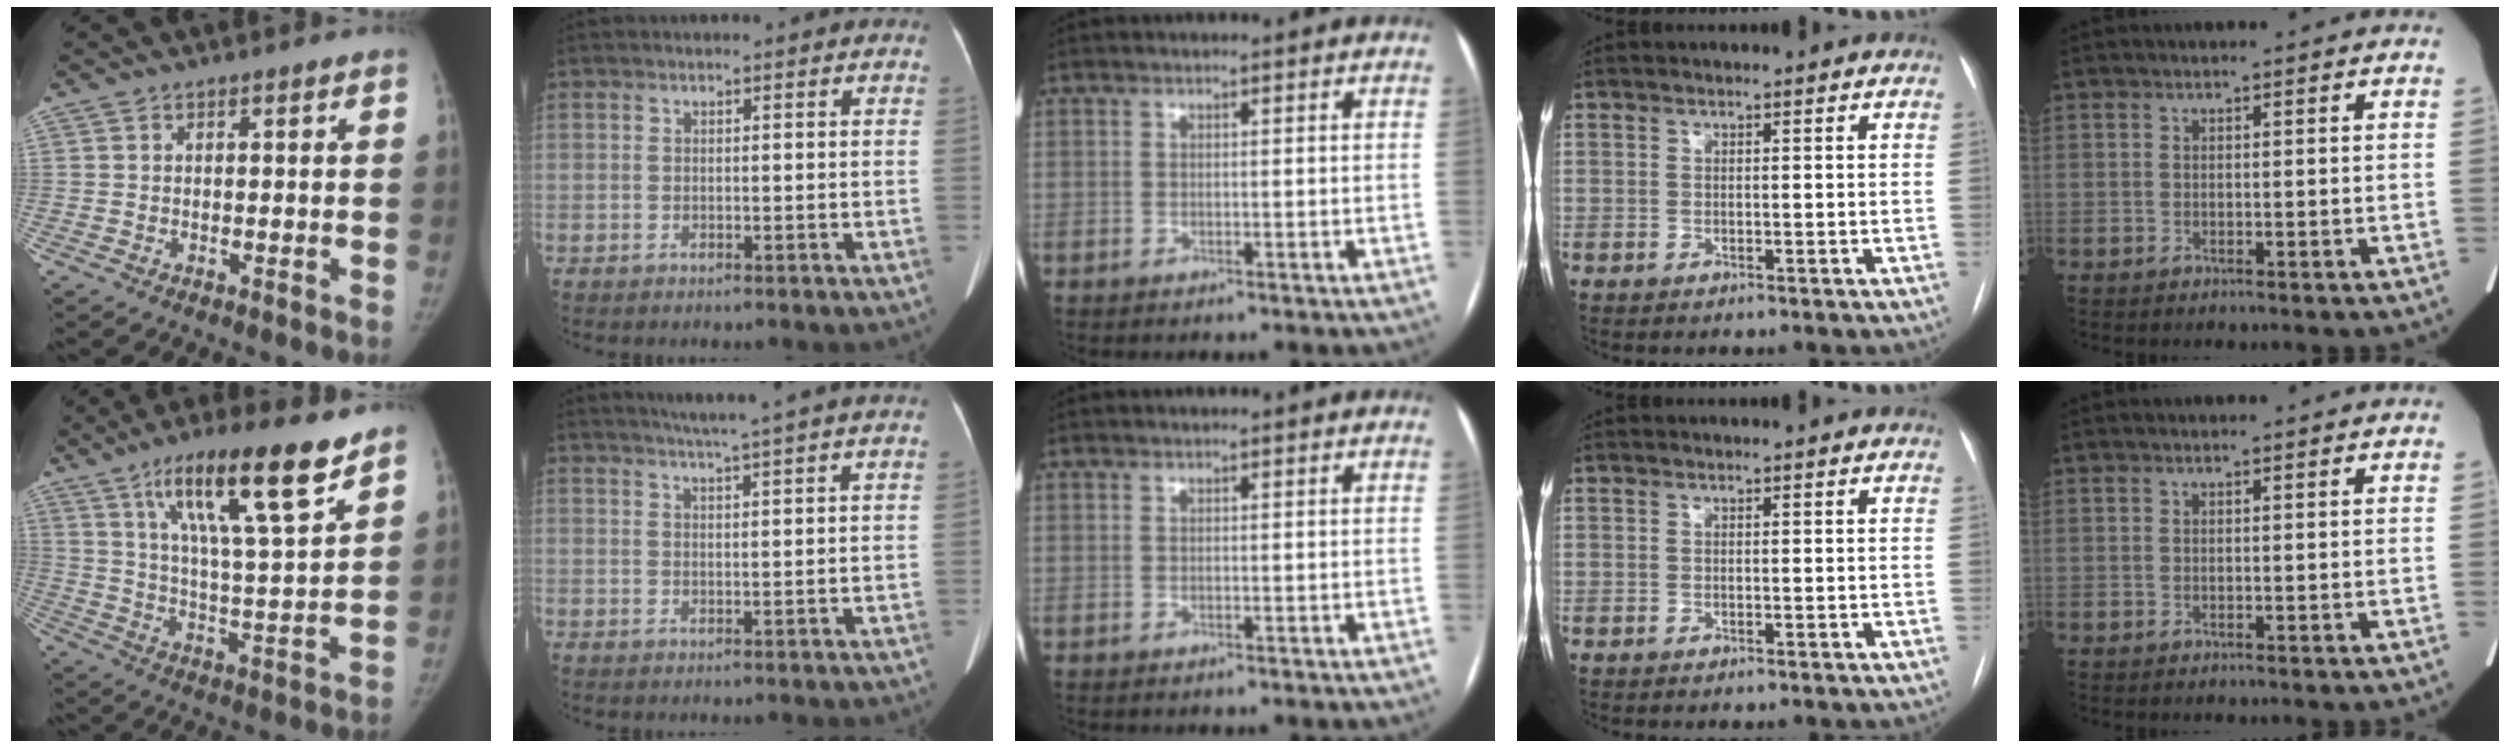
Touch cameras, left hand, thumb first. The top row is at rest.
{"thumb": {"total": 18.5, "force": [11.5, 2.9, 14.2], "torque": [-0.219, -0.052, 0.194]}, "index": {"total": 7.5, "force": [6.4, -1.3, 3.8], "torque": [-0.055, 0.012, 0.077]}}